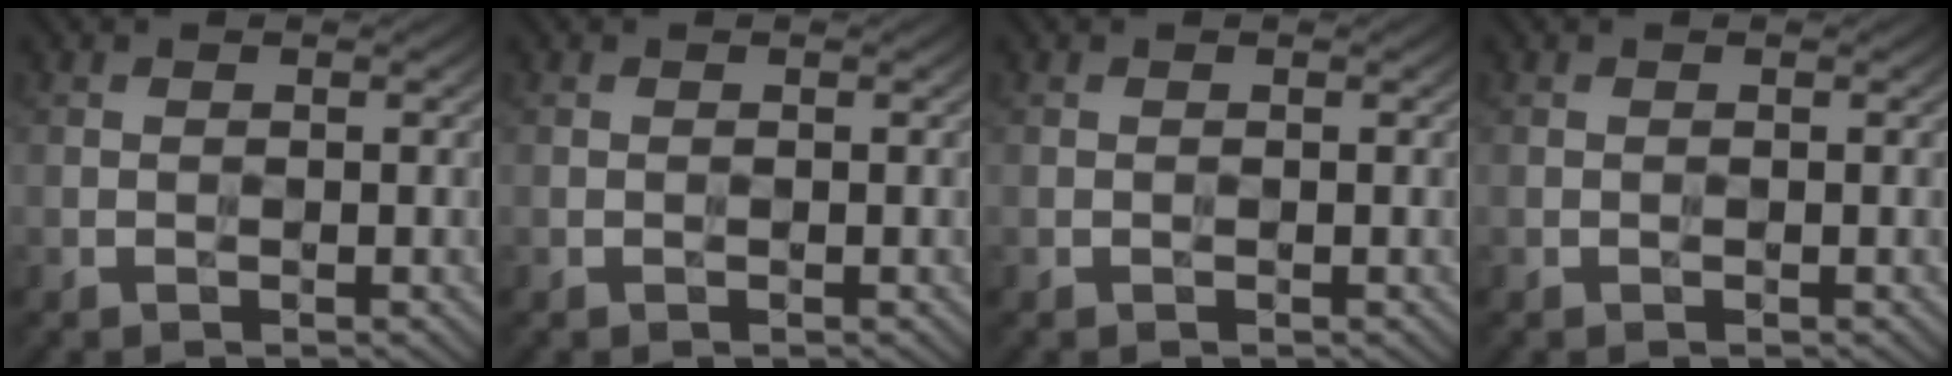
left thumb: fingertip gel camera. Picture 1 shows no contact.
{"total": 0.0}
{"total": 0.0}
{"total": 0.0}